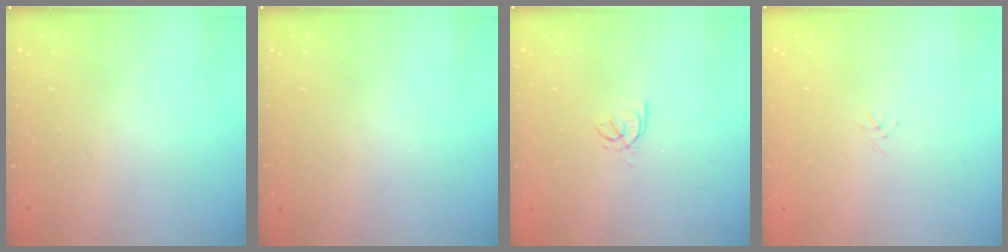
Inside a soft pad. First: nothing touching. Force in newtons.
{"total": 0.0}
{"total": 1.7, "press": 1.6, "slide": 0.5}
{"total": 1.1, "press": 1.0, "slide": 0.3}